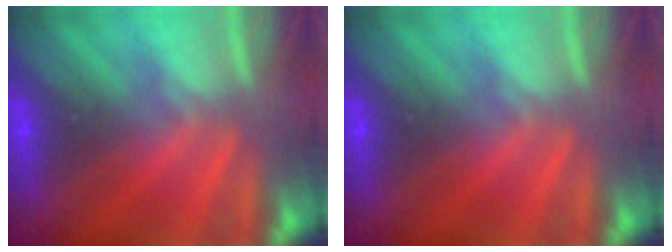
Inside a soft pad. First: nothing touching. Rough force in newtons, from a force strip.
{"total": 0.0}